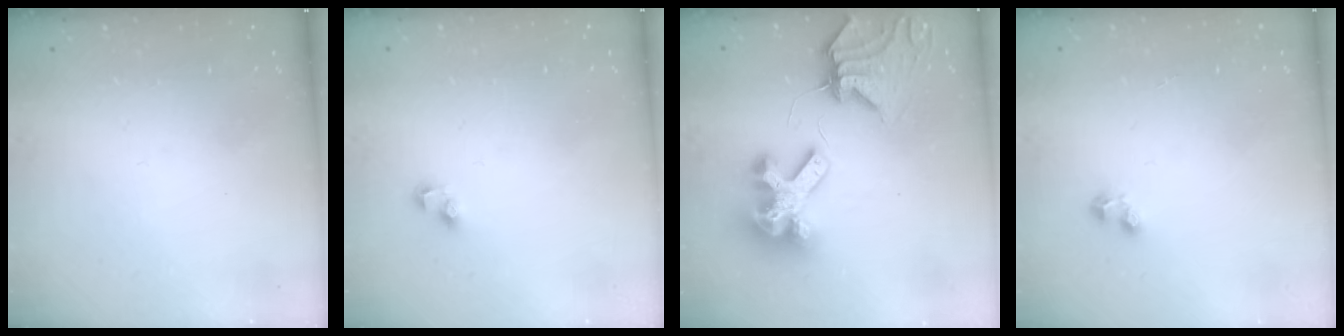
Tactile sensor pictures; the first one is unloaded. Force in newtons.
{"total": 2.3, "press": 2.3, "slide": 0.2}
{"total": 15.2, "press": 15.1, "slide": 2.0}
{"total": 1.7, "press": 1.6, "slide": 0.6}